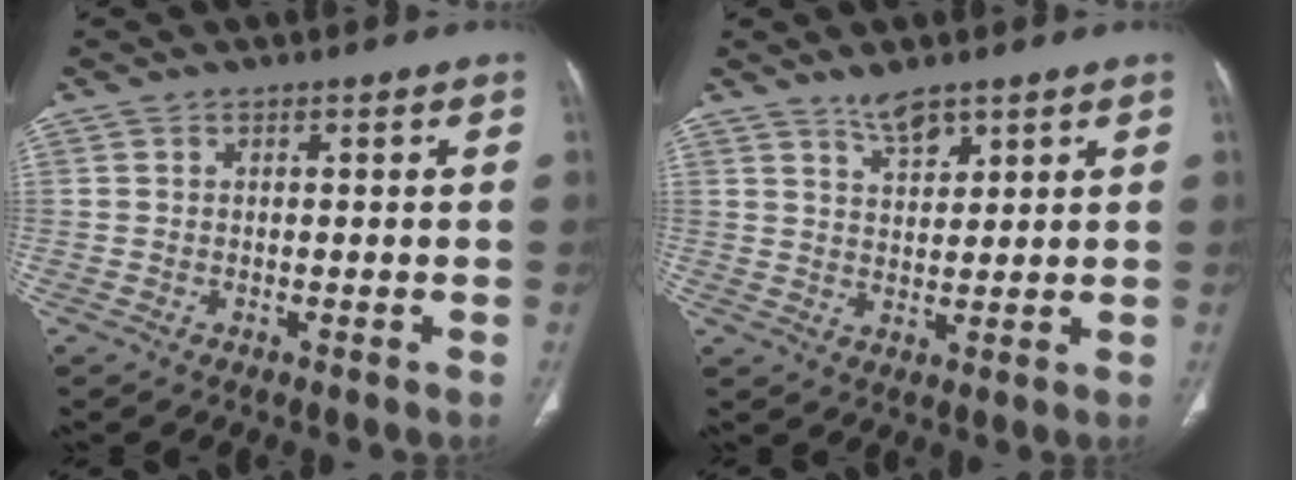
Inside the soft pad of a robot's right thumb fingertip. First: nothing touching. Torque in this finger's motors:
{"motor_torque": [0.53, 0.45, 0.08, -0.22, 0.00]}